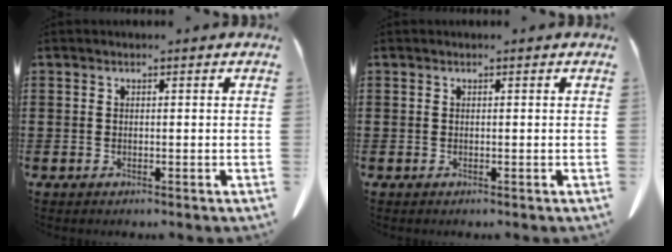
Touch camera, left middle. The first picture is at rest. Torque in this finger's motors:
{"motor_torque": [-0.15, 0.16, 0.00, -0.01]}